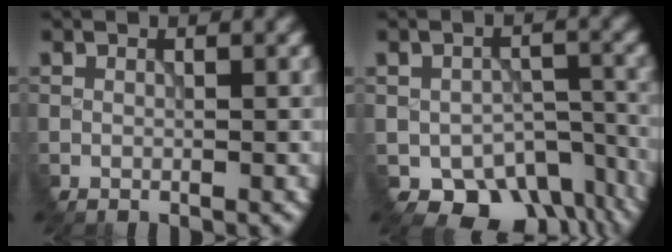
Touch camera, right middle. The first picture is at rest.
{"total": 7.5, "force": [-4.5, 5.0, 3.4], "torque": [-0.040, -0.039, -0.049]}